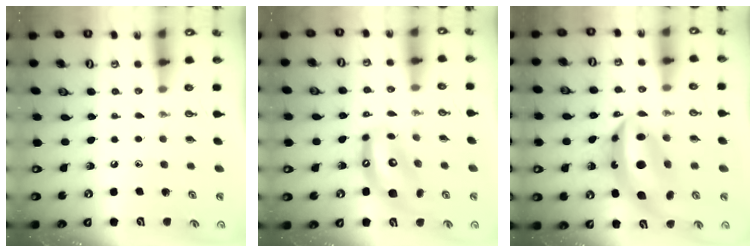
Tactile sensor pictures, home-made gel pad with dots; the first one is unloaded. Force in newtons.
{"total": 10.8, "press": 10.7, "slide": 1.2}
{"total": 15.4, "press": 15.3, "slide": 1.9}